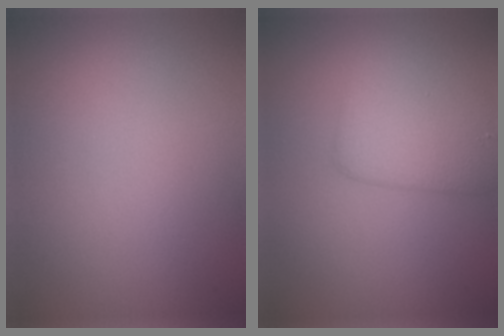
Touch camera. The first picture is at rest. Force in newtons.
{"total": 4.3, "press": 4.3, "slide": 0.0}